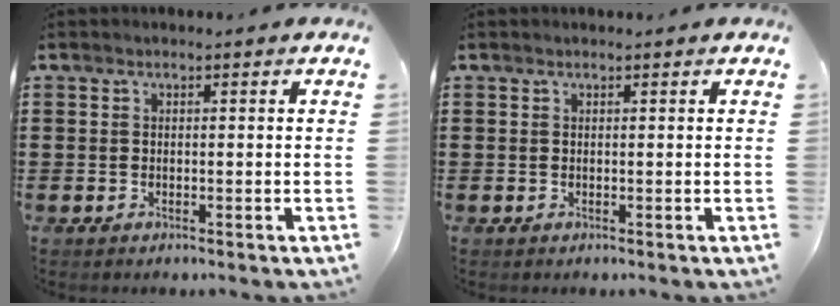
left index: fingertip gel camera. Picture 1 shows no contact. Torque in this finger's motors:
{"motor_torque": [-0.44, 0.68, 0.01, -0.01]}